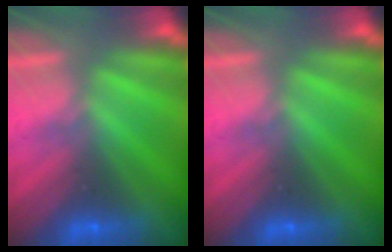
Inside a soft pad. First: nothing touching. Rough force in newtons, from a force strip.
{"total": 0.0}